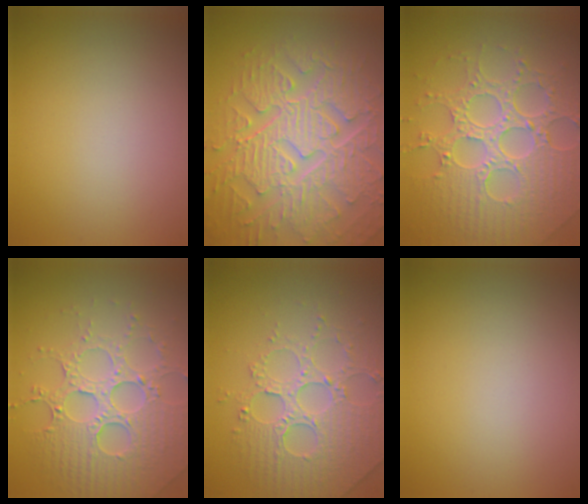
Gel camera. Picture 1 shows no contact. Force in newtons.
{"total": 10.4, "press": 7.0, "slide": 7.7}
{"total": 8.1, "press": 5.9, "slide": 5.5}
{"total": 6.7, "press": 5.2, "slide": 4.2}
{"total": 4.4, "press": 4.3, "slide": 1.1}
{"total": 0.0}